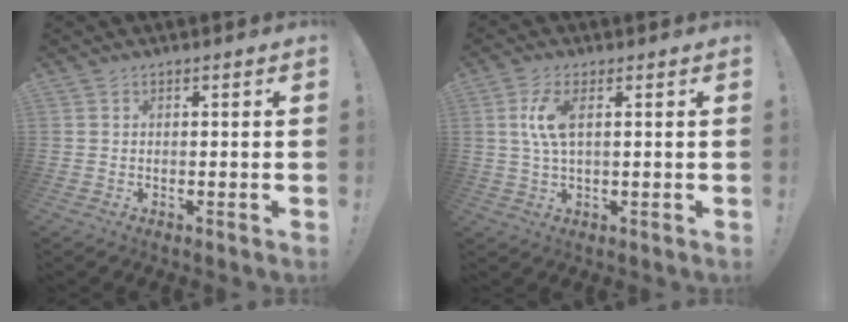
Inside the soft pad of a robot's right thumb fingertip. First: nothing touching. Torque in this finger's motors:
{"motor_torque": [0.19, -0.19, 0.41, -0.36, 0.10]}